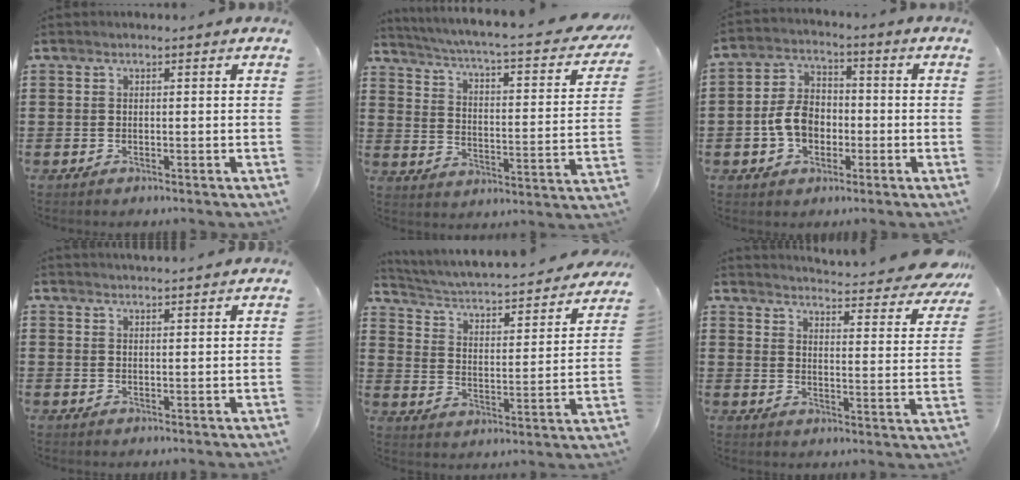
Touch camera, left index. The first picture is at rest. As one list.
[{"total": 4.1, "force": [3.0, -0.3, 2.7], "torque": [-0.069, -0.038, 0.040]}, {"total": 6.7, "force": [-1.7, 4.9, 4.3], "torque": [-0.103, 0.008, -0.037]}, {"total": 1.7, "force": [1.7, 0.1, 0.0], "torque": [-0.004, 0.000, 0.033]}, {"total": 2.6, "force": [2.3, 0.2, 1.1], "torque": [-0.039, -0.033, 0.027]}, {"total": 4.4, "force": [4.1, -0.5, 1.5], "torque": [-0.036, -0.045, 0.062]}]